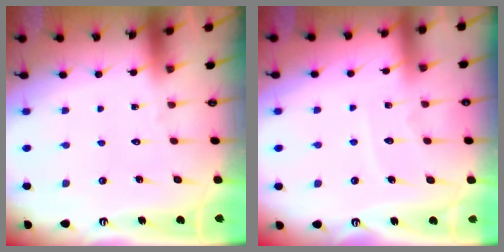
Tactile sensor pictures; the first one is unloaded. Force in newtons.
{"total": 5.0, "press": 5.0, "slide": 0.4}